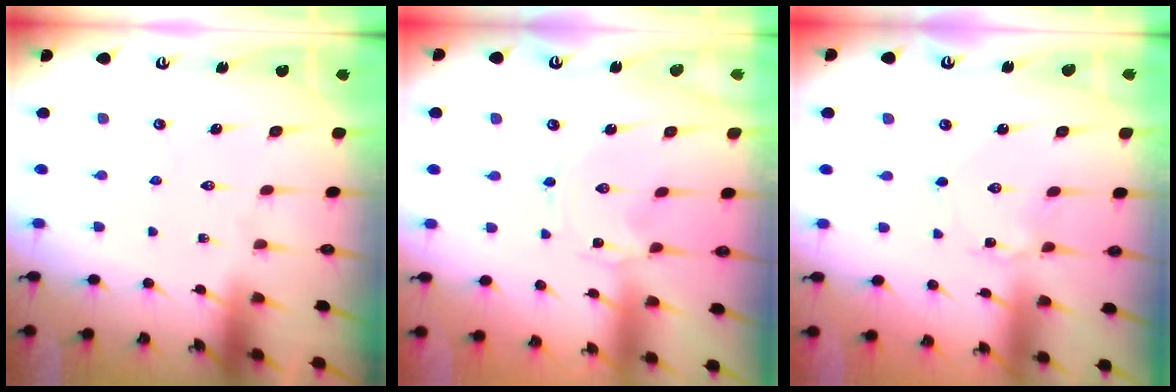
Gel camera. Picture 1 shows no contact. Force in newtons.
{"total": 0.0}
{"total": 1.4, "press": 1.4, "slide": 0.1}